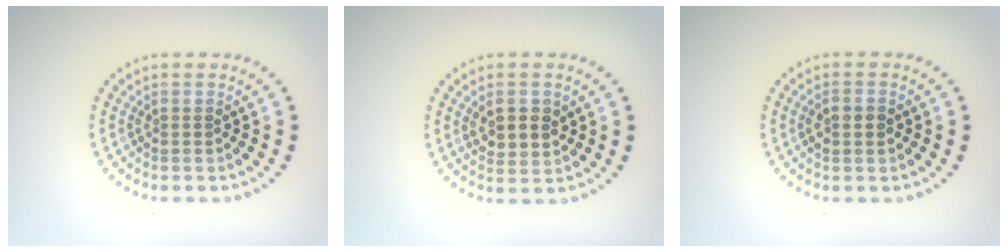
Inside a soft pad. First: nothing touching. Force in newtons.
{"total": 3.0, "press": 3.0, "slide": 0.6}
{"total": 1.7, "press": 1.7, "slide": 0.2}